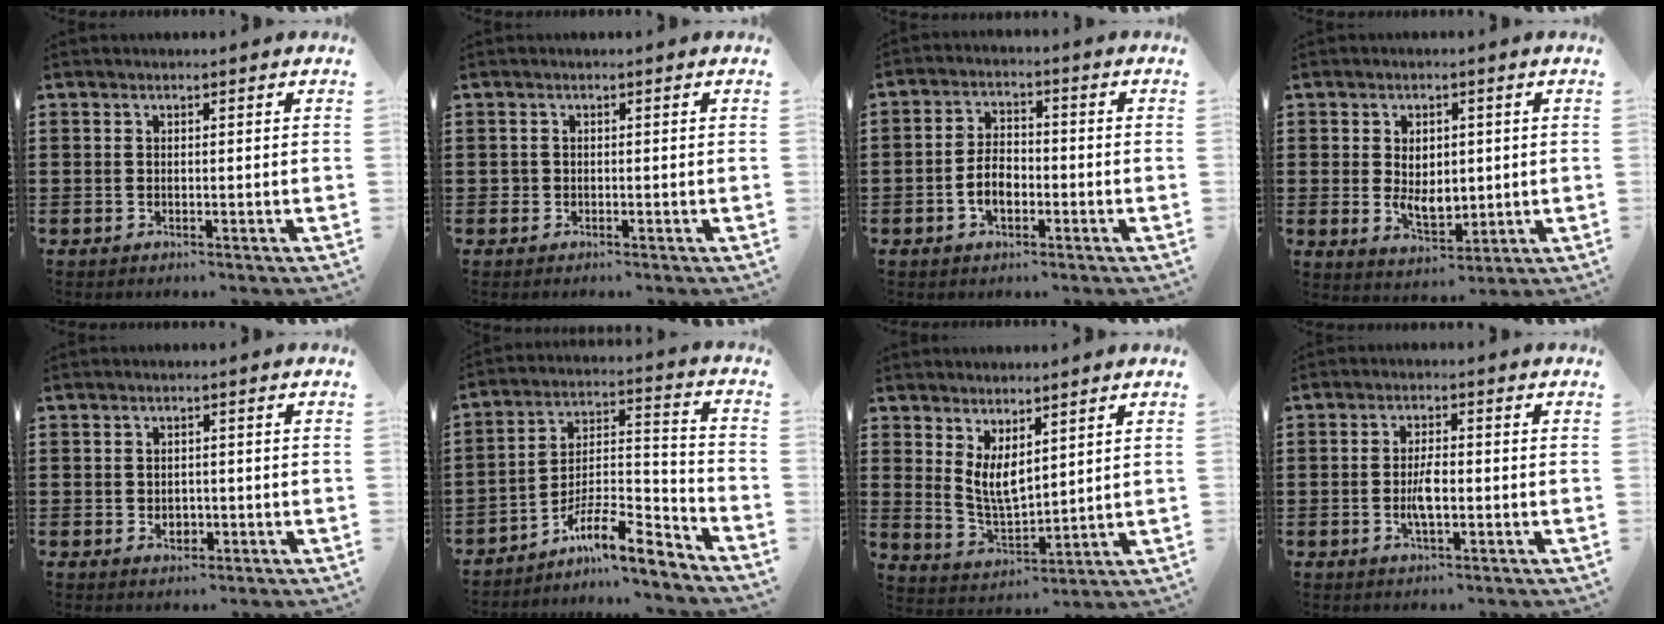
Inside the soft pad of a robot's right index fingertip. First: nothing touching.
{"total": 0.9, "force": [-0.2, 0.8, 0.1], "torque": [-0.003, 0.005, -0.006]}
{"total": 4.7, "force": [-1.7, 2.6, 3.5], "torque": [-0.080, -0.001, -0.034]}
{"total": 4.9, "force": [0.2, 3.3, 3.7], "torque": [-0.057, 0.005, -0.001]}
{"total": 1.7, "force": [-0.2, 1.3, 1.1], "torque": [-0.014, 0.001, -0.007]}
{"total": 9.2, "force": [-7.4, 1.9, 5.1], "torque": [-0.088, 0.004, -0.144]}
{"total": 5.4, "force": [2.8, 2.6, 3.8], "torque": [-0.091, -0.009, 0.050]}
{"total": 4.0, "force": [-0.7, 1.4, 3.6], "torque": [-0.079, -0.002, -0.018]}